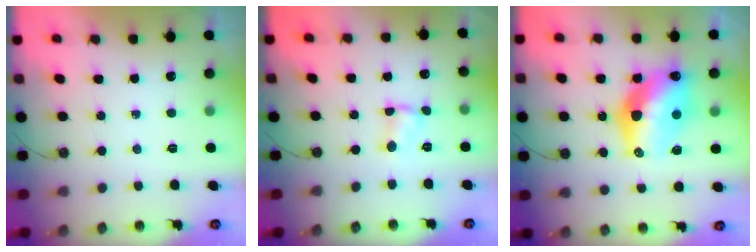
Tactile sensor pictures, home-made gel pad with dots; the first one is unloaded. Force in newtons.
{"total": 1.7, "press": 1.6, "slide": 0.2}
{"total": 14.9, "press": 14.9, "slide": 1.2}